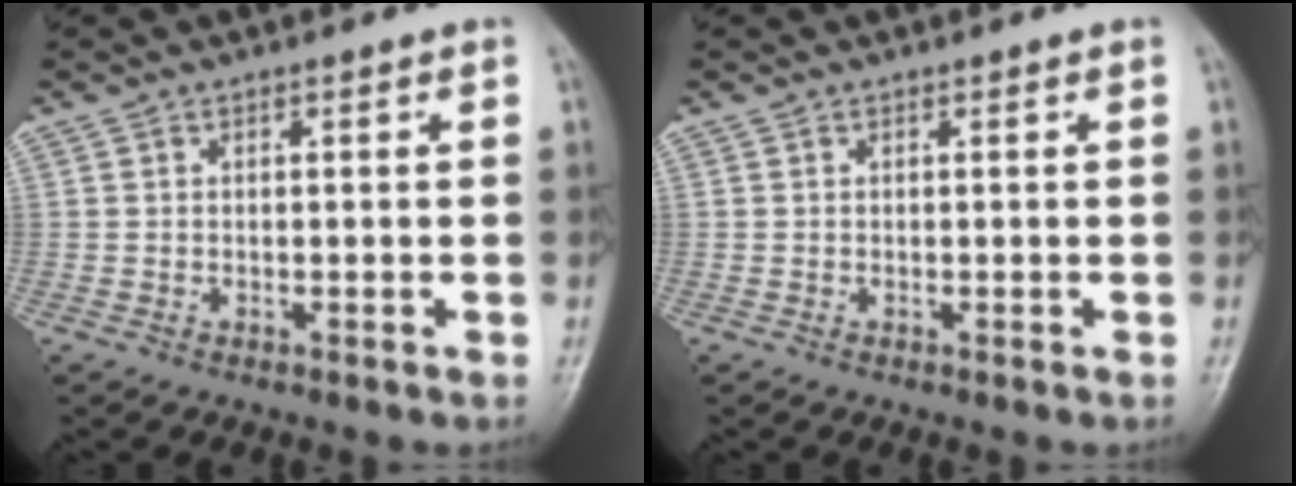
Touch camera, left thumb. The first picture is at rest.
{"total": 0.0}